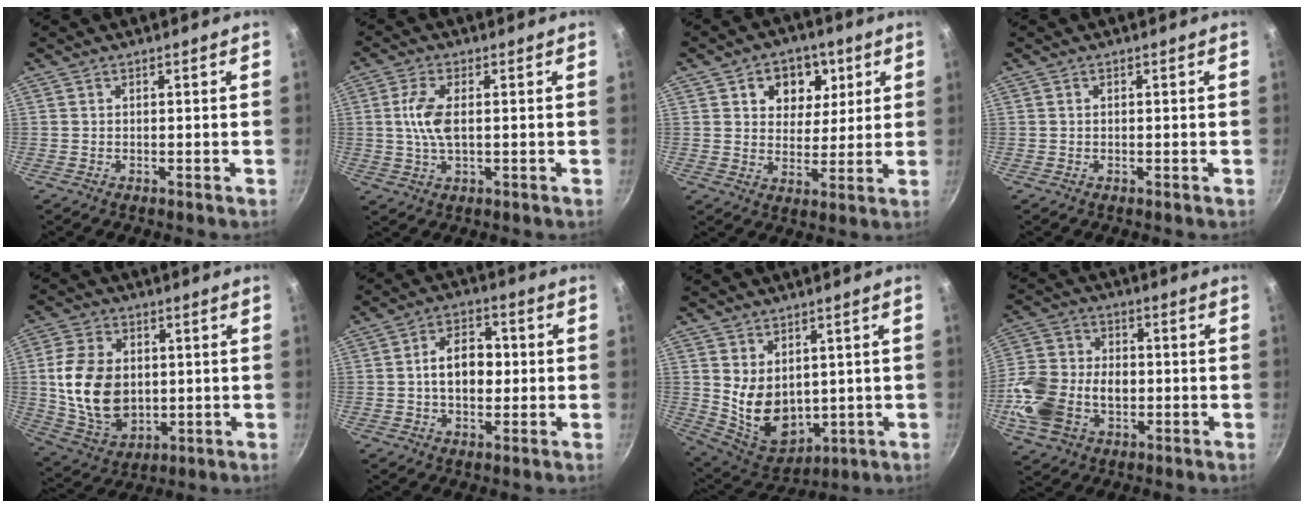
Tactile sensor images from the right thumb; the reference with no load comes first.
{"total": 6.4, "force": [0.7, 2.8, 5.8], "torque": [-0.131, -0.002, 0.011]}
{"total": 10.0, "force": [4.1, 7.6, 5.1], "torque": [-0.028, -0.011, 0.062]}
{"total": 0.0}
{"total": 15.9, "force": [0.9, 11.2, 11.2], "torque": [-0.191, -0.008, 0.031]}
{"total": 9.2, "force": [0.1, 6.0, 7.0], "torque": [-0.089, 0.018, -0.005]}
{"total": 11.7, "force": [1.0, 8.3, 8.2], "torque": [-0.113, -0.019, 0.053]}
{"total": 16.5, "force": [-2.9, 12.0, 11.0], "torque": [-0.214, 0.019, -0.051]}